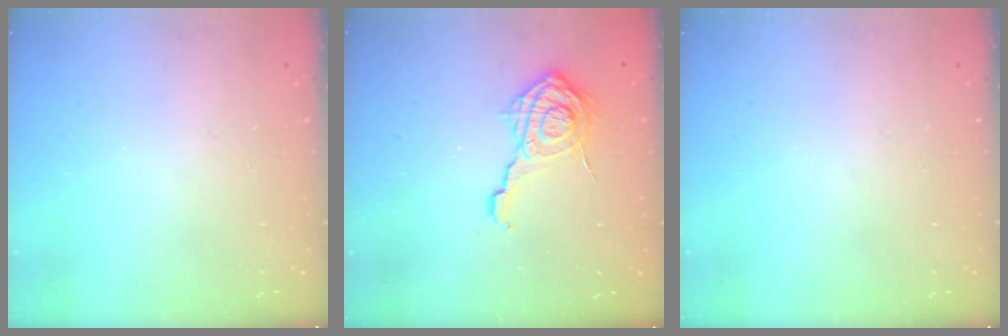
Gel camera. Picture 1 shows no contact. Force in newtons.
{"total": 13.1, "press": 13.1, "slide": 0.8}
{"total": 0.0}